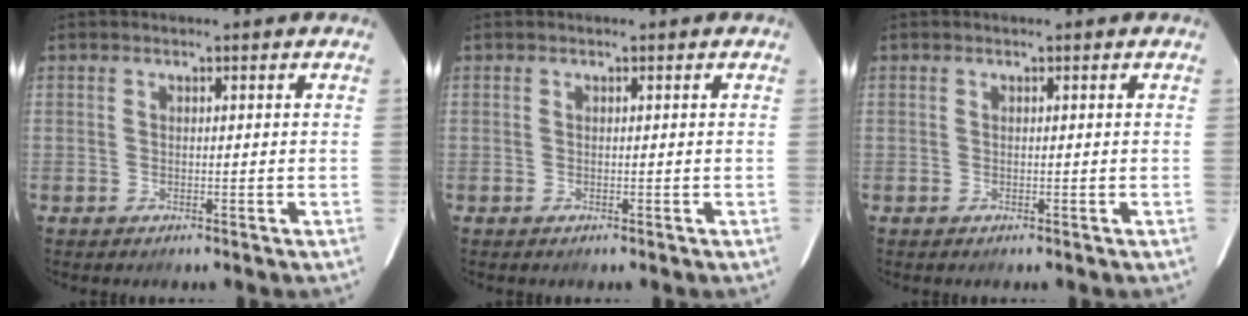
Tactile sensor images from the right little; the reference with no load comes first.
{"total": 0.0}
{"total": 0.0}